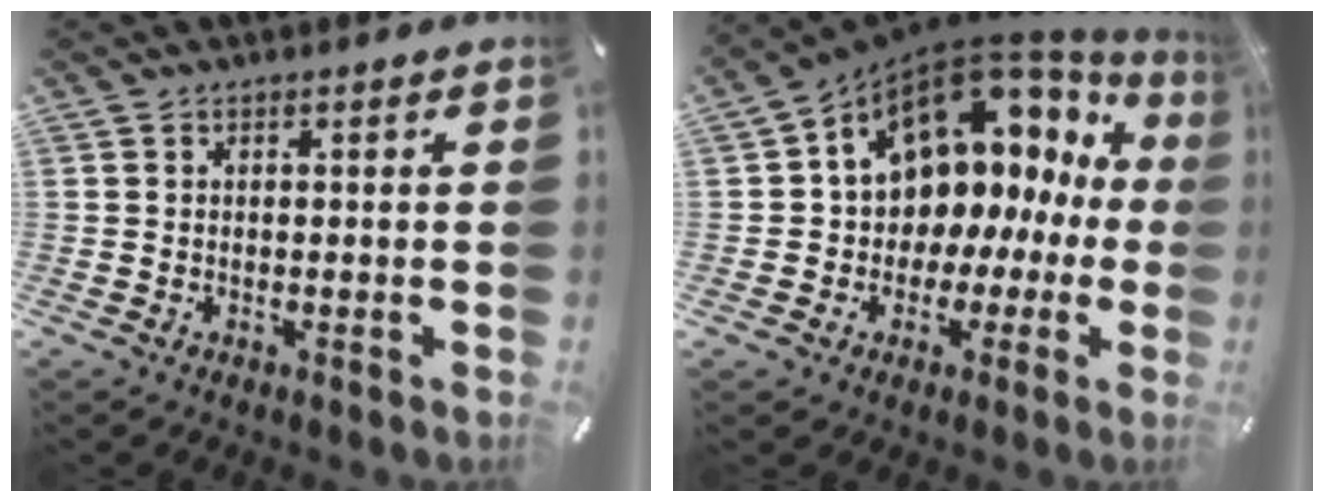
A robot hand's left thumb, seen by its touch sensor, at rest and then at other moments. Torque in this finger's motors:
{"motor_torque": [1.58, 3.43, 1.70, -1.07, 0.52]}